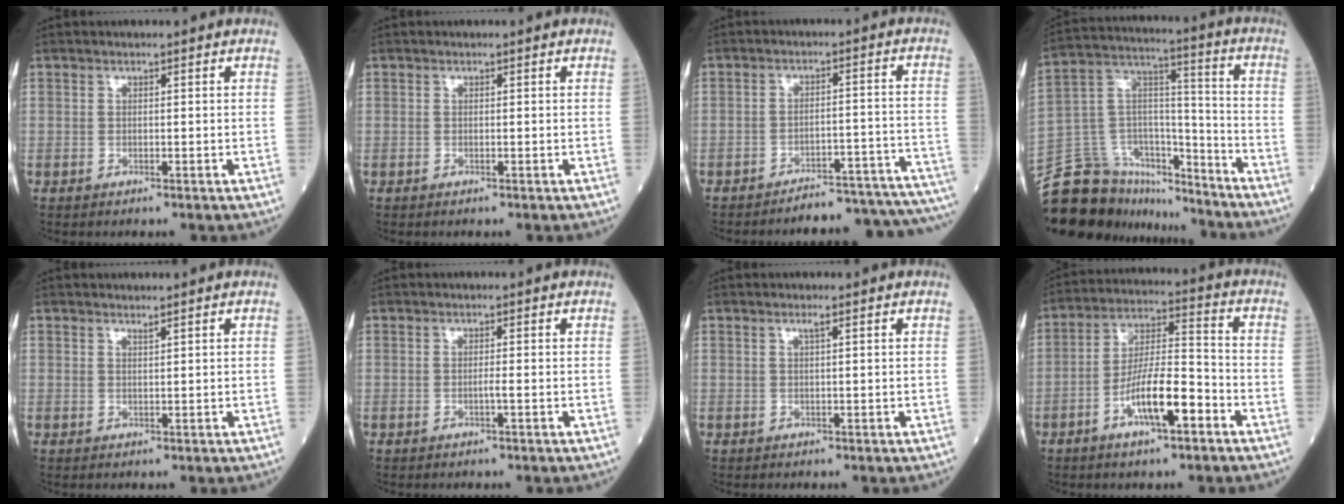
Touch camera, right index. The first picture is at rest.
{"total": 0.0}
{"total": 15.8, "force": [-15.5, 1.3, 2.8], "torque": [0.016, 0.036, -0.188]}
{"total": 20.2, "force": [-18.0, 7.5, 5.3], "torque": [-0.113, 0.056, -0.299]}
{"total": 0.7, "force": [0.6, -0.1, 0.2], "torque": [-0.007, -0.008, 0.012]}
{"total": 0.7, "force": [-0.3, -0.2, 0.6], "torque": [-0.007, 0.002, -0.008]}
{"total": 0.9, "force": [0.5, -0.1, 0.7], "torque": [-0.016, 0.000, 0.010]}
{"total": 10.4, "force": [-4.8, 2.2, 8.9], "torque": [-0.169, 0.005, -0.087]}